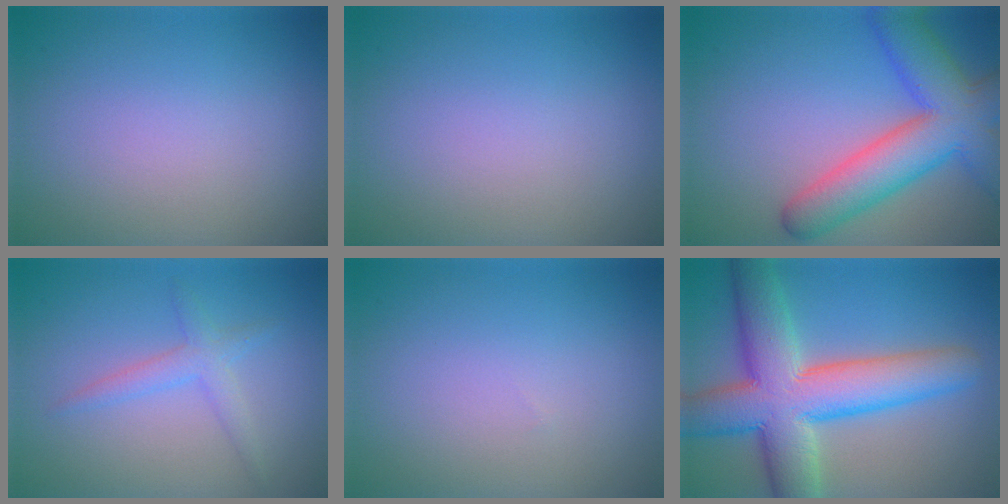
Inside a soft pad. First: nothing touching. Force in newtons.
{"total": 0.0}
{"total": 9.3, "press": 9.3, "slide": 0.5}
{"total": 2.2, "press": 2.2, "slide": 0.2}
{"total": 0.0}
{"total": 11.2, "press": 11.1, "slide": 0.7}